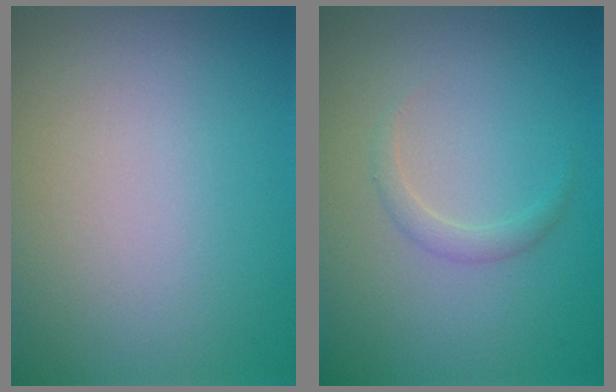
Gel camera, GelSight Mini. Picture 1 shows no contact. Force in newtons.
{"total": 1.1, "press": 1.1, "slide": 0.1}